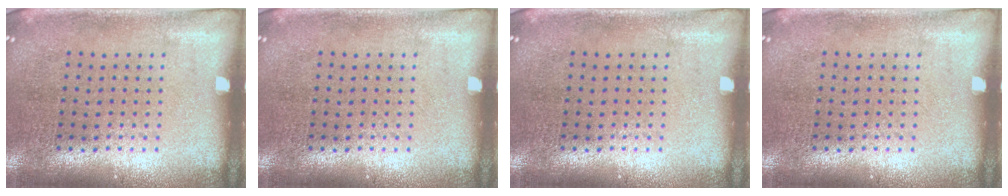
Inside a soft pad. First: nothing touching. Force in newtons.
{"total": 0.0}
{"total": 0.0}
{"total": 0.0}